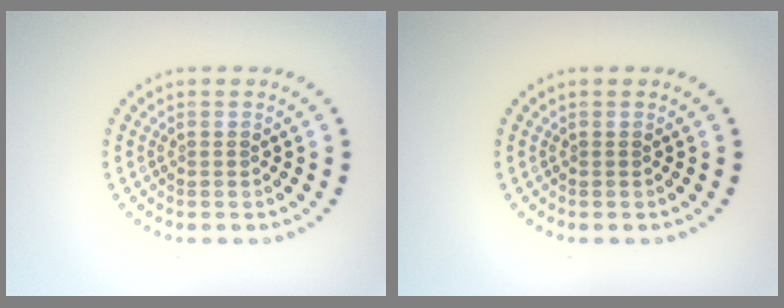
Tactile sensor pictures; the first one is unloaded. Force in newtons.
{"total": 0.0}